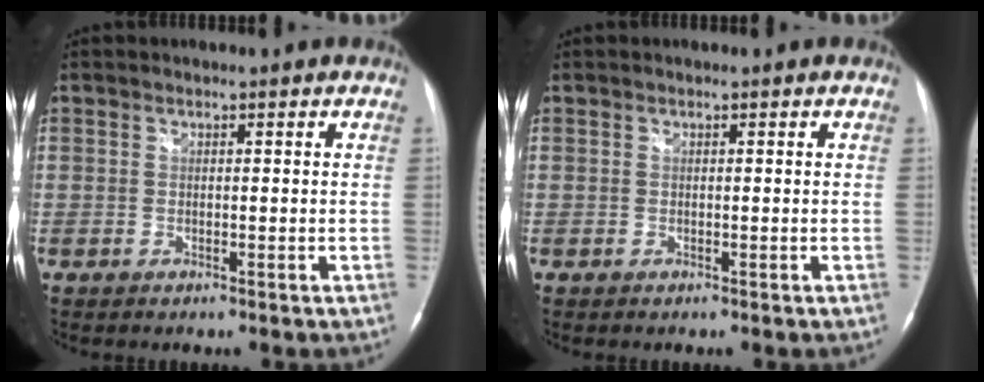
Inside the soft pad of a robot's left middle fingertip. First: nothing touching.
{"total": 0.0}